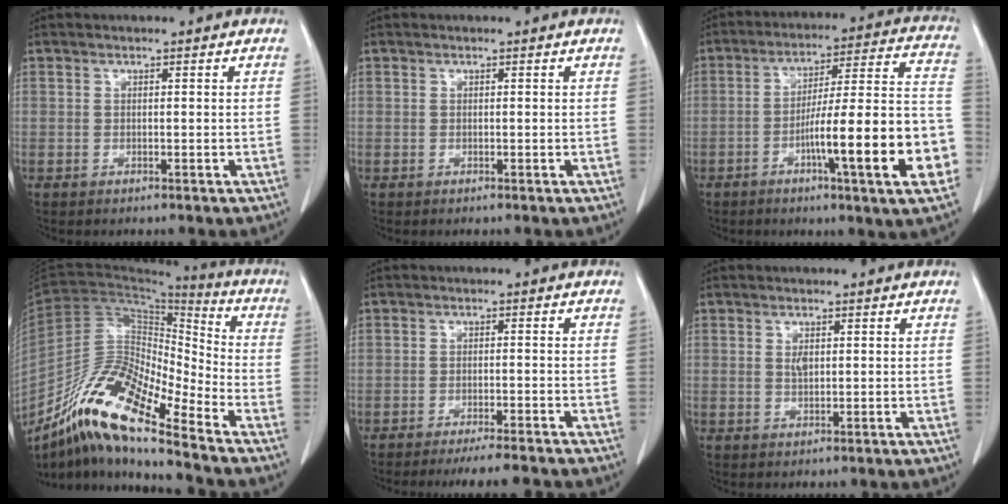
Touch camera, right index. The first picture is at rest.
{"total": 0.0}
{"total": 19.2, "force": [-6.5, 0.7, 18.1], "torque": [-0.224, 0.013, -0.095]}
{"total": 16.3, "force": [-11.7, 2.7, 11.0], "torque": [-0.210, 0.010, -0.210]}
{"total": 7.6, "force": [-6.9, -0.5, 3.2], "torque": [-0.029, -0.017, -0.100]}
{"total": 1.4, "force": [0.4, 0.6, 1.2], "torque": [-0.022, -0.002, 0.009]}